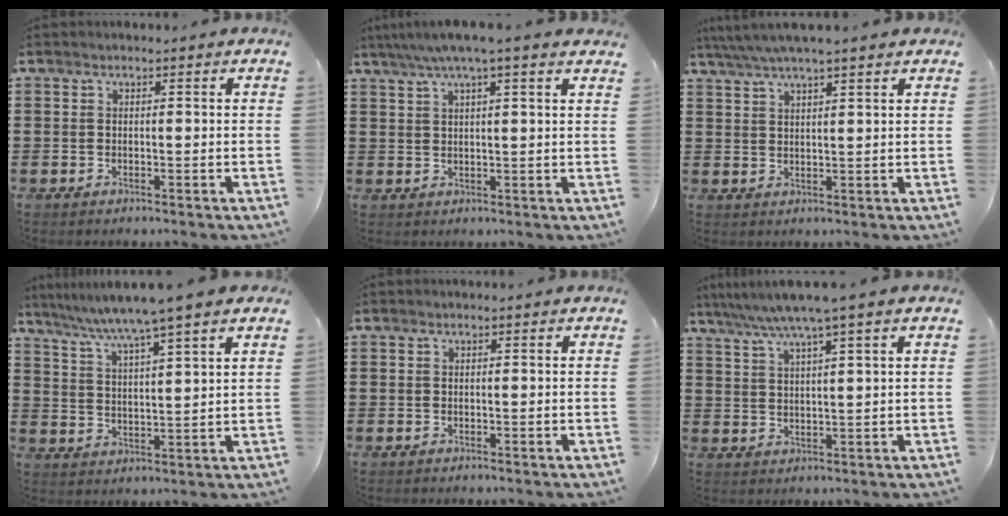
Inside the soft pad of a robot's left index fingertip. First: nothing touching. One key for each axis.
{"total": 4.3, "fx": 3.1, "fy": -0.2, "fz": 3.0, "tx": -0.065, "ty": -0.005, "tz": 0.053}
{"total": 4.1, "fx": 3.3, "fy": 0.0, "fz": 2.4, "tx": -0.054, "ty": -0.007, "tz": 0.058}
{"total": 6.1, "fx": 5.0, "fy": -1.5, "fz": 3.0, "tx": -0.078, "ty": -0.034, "tz": 0.080}
{"total": 0.0}
{"total": 5.3, "fx": 4.0, "fy": -0.7, "fz": 3.5, "tx": -0.079, "ty": -0.016, "tz": 0.065}